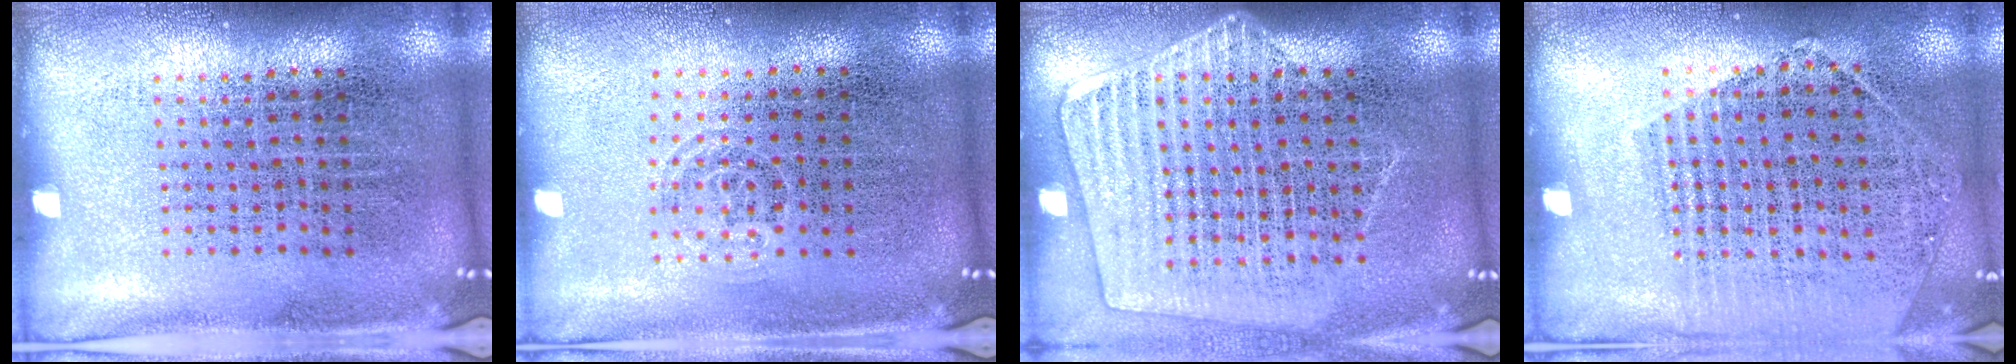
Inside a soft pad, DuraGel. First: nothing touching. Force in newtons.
{"total": 0.7, "press": 0.5, "slide": 0.5}
{"total": 1.6, "press": 1.5, "slide": 0.5}
{"total": 1.4, "press": 1.4, "slide": 0.4}